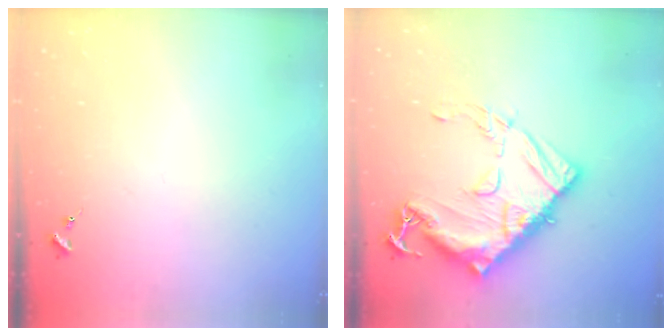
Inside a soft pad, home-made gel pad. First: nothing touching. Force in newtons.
{"total": 19.9, "press": 19.8, "slide": 1.7}